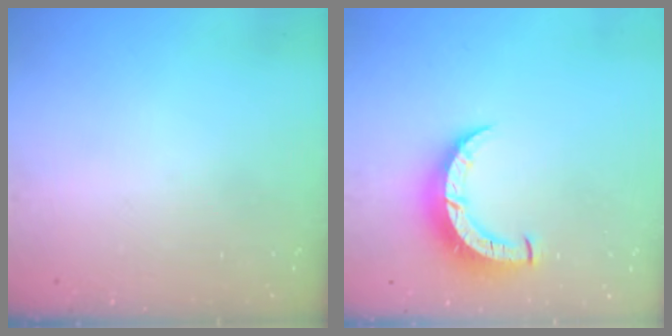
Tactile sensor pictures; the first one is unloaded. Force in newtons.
{"total": 8.7, "press": 8.7, "slide": 0.9}